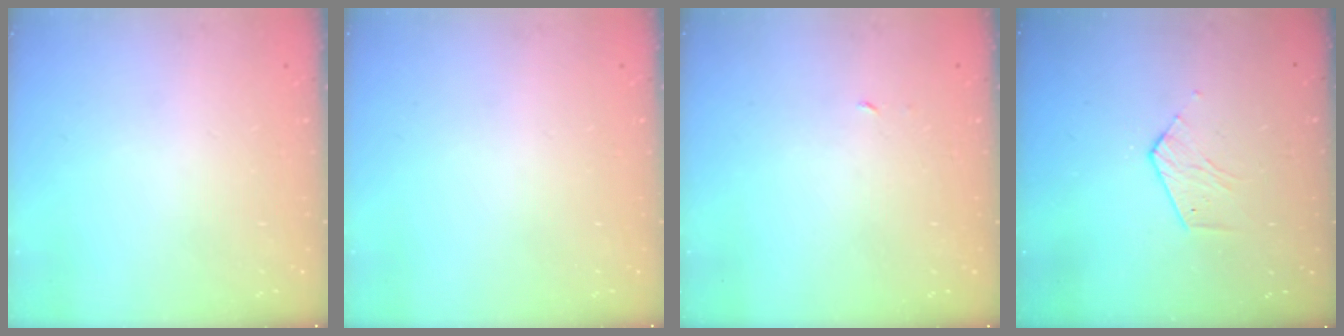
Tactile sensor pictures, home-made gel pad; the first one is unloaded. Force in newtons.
{"total": 0.0}
{"total": 1.8, "press": 1.8, "slide": 0.1}
{"total": 4.9, "press": 4.8, "slide": 0.4}